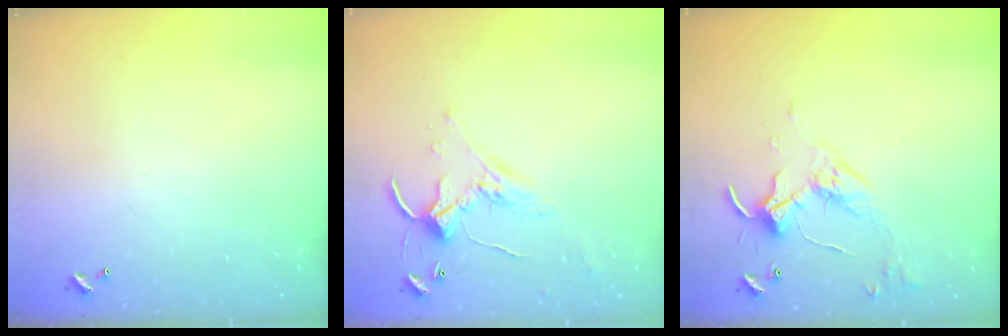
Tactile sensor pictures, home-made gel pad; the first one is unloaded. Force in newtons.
{"total": 1.5, "press": 1.5, "slide": 0.3}
{"total": 3.3, "press": 3.2, "slide": 0.7}